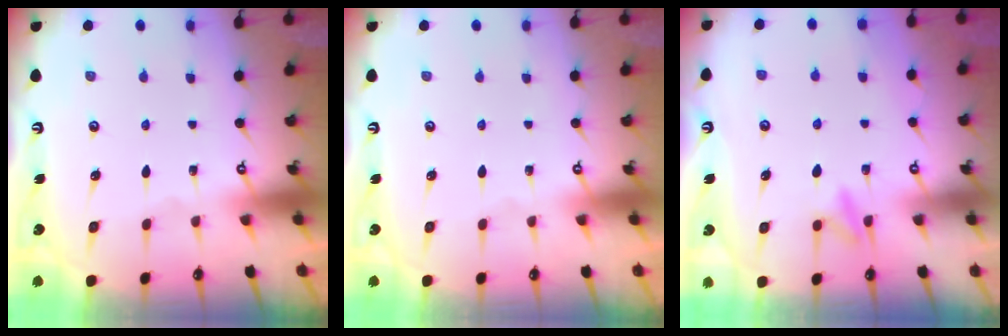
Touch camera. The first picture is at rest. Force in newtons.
{"total": 0.0}
{"total": 7.2, "press": 7.2, "slide": 0.7}